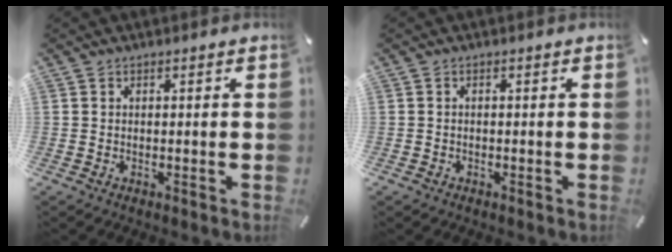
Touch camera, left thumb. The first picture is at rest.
{"total": 0.5, "force": [-0.4, 0.3, 0.2], "torque": [-0.003, 0.001, -0.009]}